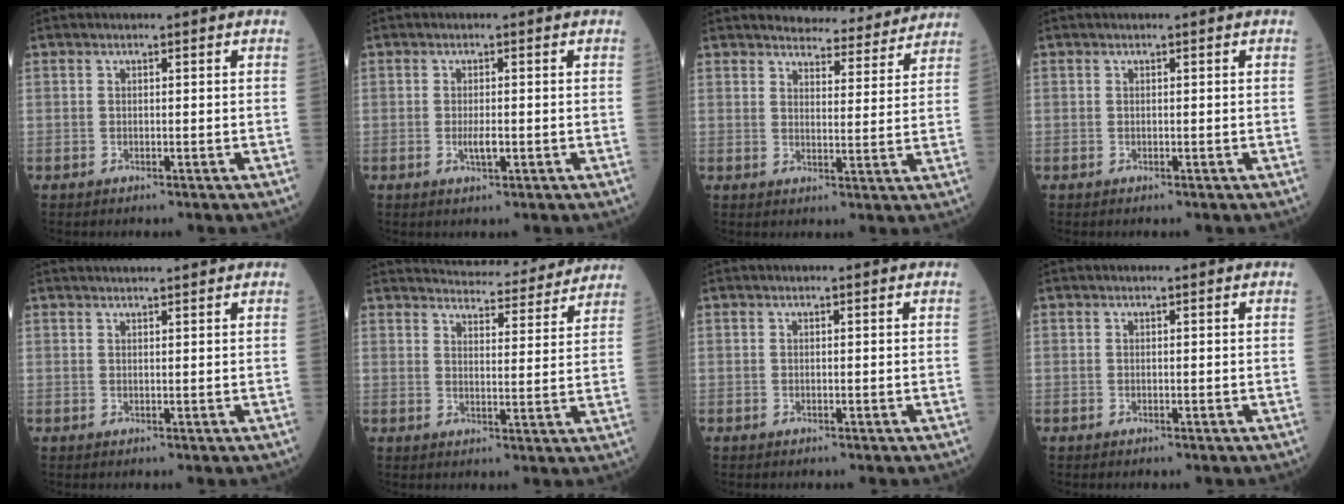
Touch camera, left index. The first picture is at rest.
{"total": 1.9, "force": [-0.5, 0.5, 1.8], "torque": [-0.035, -0.002, -0.007]}
{"total": 9.5, "force": [9.2, 2.0, 1.7], "torque": [-0.011, -0.010, 0.106]}
{"total": 0.0}
{"total": 3.7, "force": [3.5, -0.1, 1.0], "torque": [-0.011, 0.026, 0.049]}
{"total": 15.7, "force": [15.1, 2.4, 3.7], "torque": [-0.040, -0.006, 0.180]}
{"total": 0.0}
{"total": 0.0}